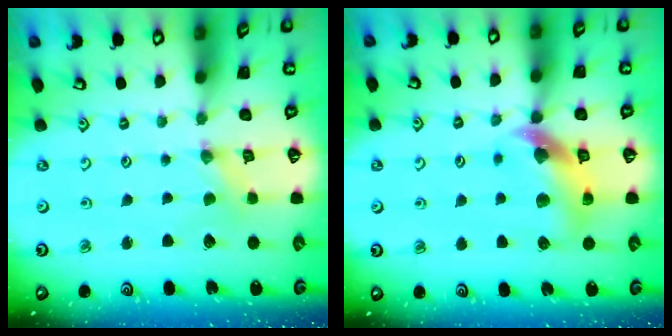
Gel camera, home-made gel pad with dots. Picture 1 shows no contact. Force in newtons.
{"total": 11.7, "press": 11.6, "slide": 1.8}